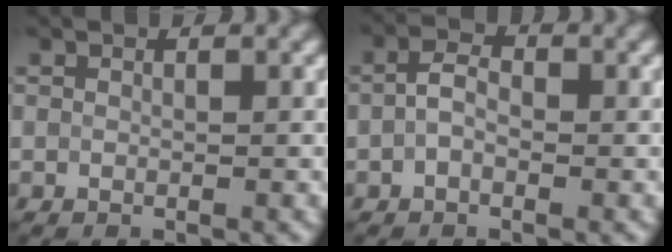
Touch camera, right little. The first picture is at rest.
{"total": 1.9, "force": [-0.5, 1.1, 1.4], "torque": [-0.033, 0.010, -0.017]}